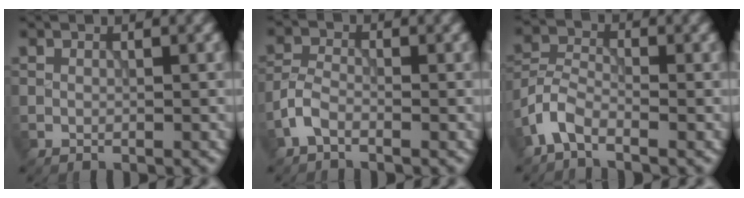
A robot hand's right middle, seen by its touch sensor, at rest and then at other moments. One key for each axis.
{"total": 2.1, "fx": -1.4, "fy": 0.9, "fz": 1.2, "tx": -0.027, "ty": 0.005, "tz": -0.037}
{"total": 3.2, "fx": -2.2, "fy": 1.3, "fz": 1.8, "tx": -0.039, "ty": 0.005, "tz": -0.060}